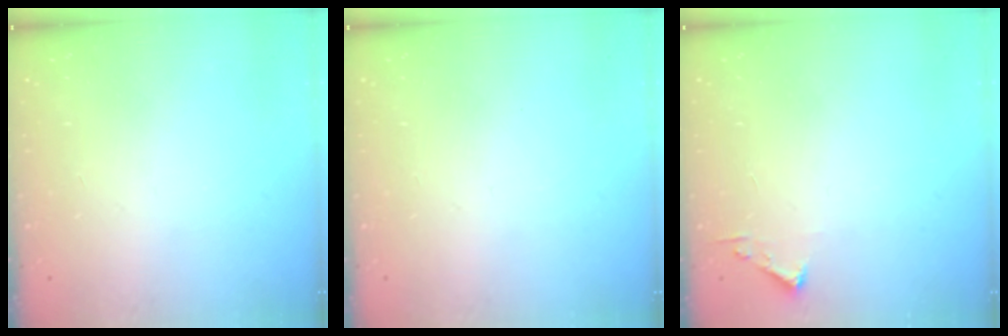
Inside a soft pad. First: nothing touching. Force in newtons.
{"total": 0.0}
{"total": 2.4, "press": 2.4, "slide": 0.3}